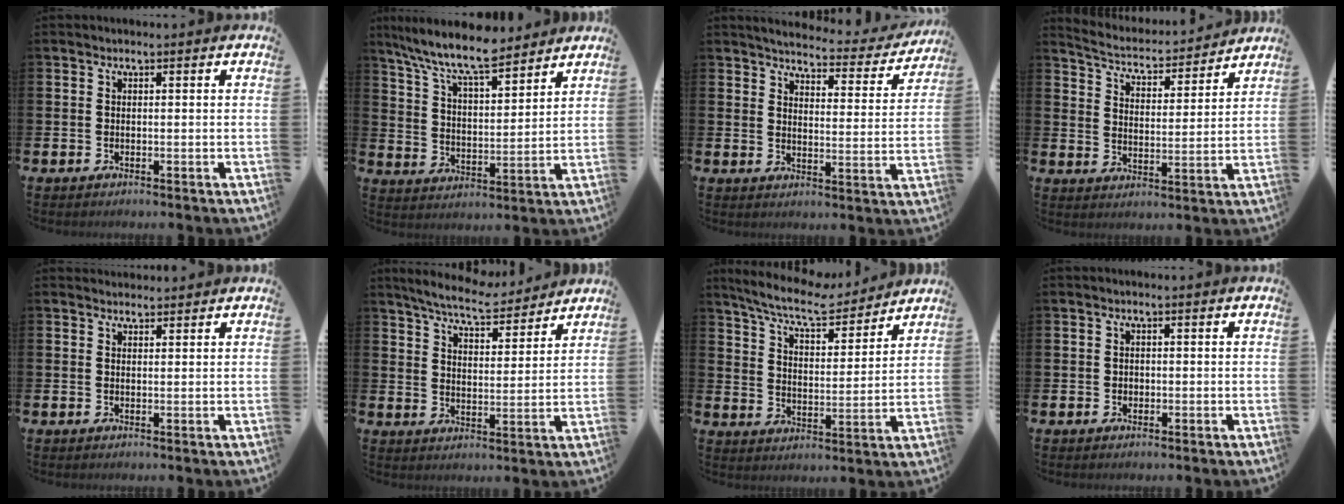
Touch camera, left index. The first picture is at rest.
{"total": 9.5, "force": [8.6, 1.7, 3.8], "torque": [-0.099, -0.048, 0.151]}
{"total": 4.0, "force": [3.8, 0.8, 0.9], "torque": [-0.034, -0.032, 0.060]}
{"total": 4.6, "force": [4.4, 1.0, 0.7], "torque": [-0.039, -0.040, 0.070]}
{"total": 1.7, "force": [1.6, 0.5, -0.1], "torque": [0.012, -0.007, 0.027]}
{"total": 7.1, "force": [6.8, 1.0, 1.9], "torque": [-0.056, -0.038, 0.119]}
{"total": 8.9, "force": [8.1, 1.5, 3.3], "torque": [-0.090, -0.048, 0.140]}
{"total": 0.7, "force": [0.1, 0.6, 0.2], "torque": [0.000, 0.005, 0.000]}